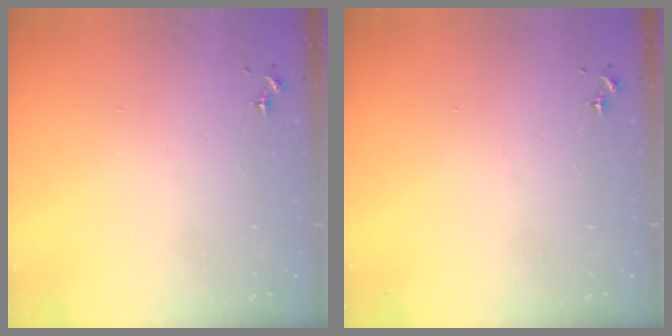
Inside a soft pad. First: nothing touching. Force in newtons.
{"total": 0.0}